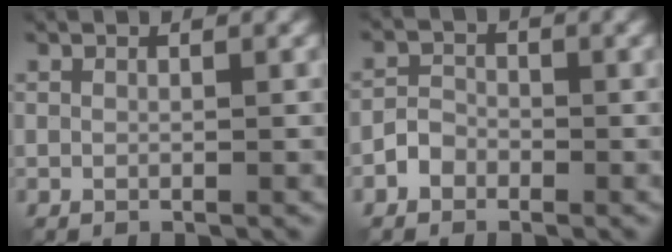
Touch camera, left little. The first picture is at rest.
{"total": 1.8, "force": [-1.1, 1.3, 0.5], "torque": [-0.004, 0.007, -0.023]}